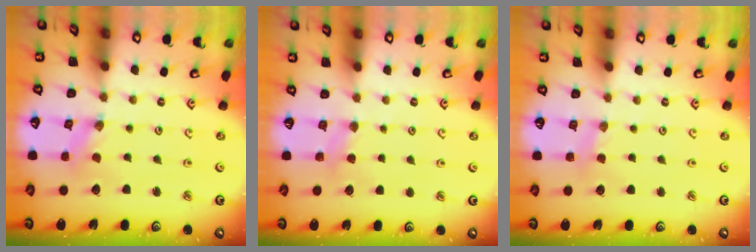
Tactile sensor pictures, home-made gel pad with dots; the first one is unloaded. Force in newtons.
{"total": 2.9, "press": 2.8, "slide": 0.5}
{"total": 2.2, "press": 2.2, "slide": 0.3}